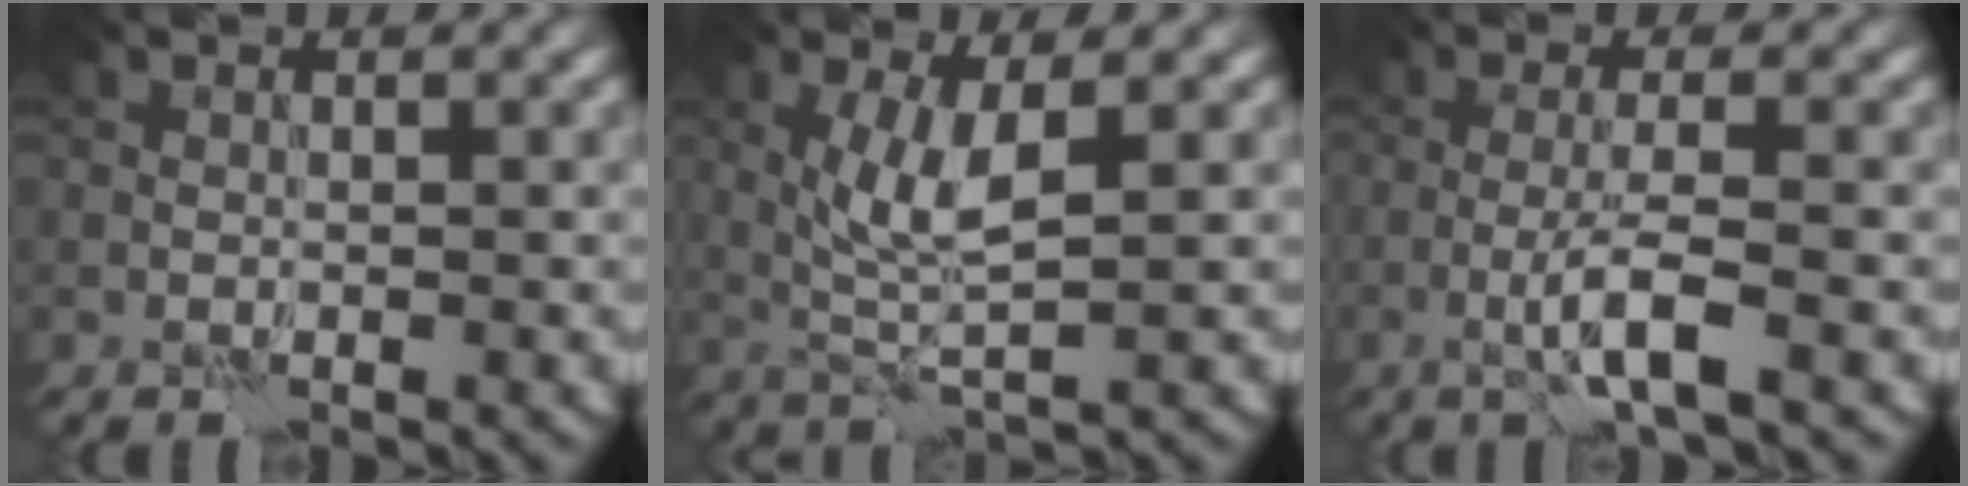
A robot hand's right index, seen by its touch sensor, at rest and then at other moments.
{"total": 3.9, "force": [0.9, 0.9, 3.7], "torque": [-0.079, 0.000, 0.023]}
{"total": 3.3, "force": [-1.2, 0.3, 3.0], "torque": [-0.057, 0.007, -0.030]}